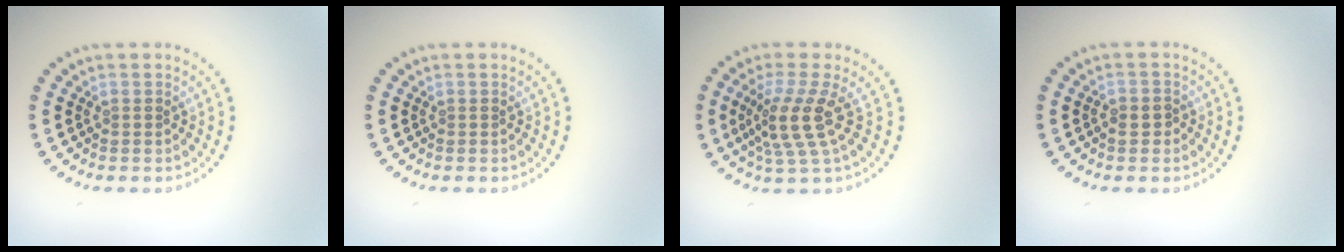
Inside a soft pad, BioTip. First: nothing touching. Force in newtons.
{"total": 0.0}
{"total": 4.2, "press": 3.1, "slide": 2.8}
{"total": 1.0, "press": 0.9, "slide": 0.4}